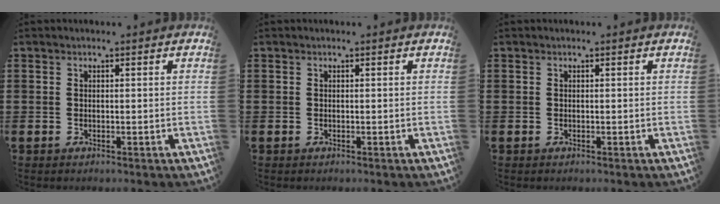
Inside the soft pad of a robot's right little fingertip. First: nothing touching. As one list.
[{"total": 0.0}, {"total": 0.0}]